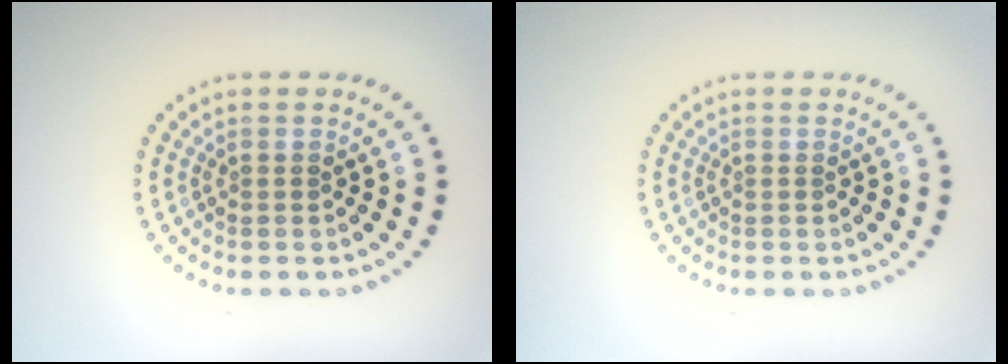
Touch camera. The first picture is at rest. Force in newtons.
{"total": 0.0}